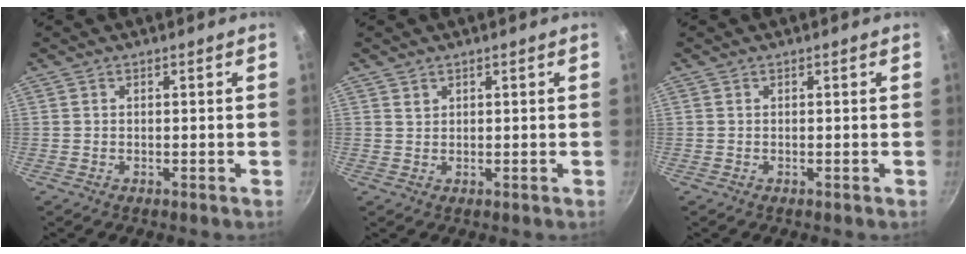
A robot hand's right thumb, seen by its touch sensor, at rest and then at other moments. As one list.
[{"total": 1.0, "force": [0.7, 0.6, 0.2], "torque": [-0.001, -0.001, 0.014]}, {"total": 0.0}]